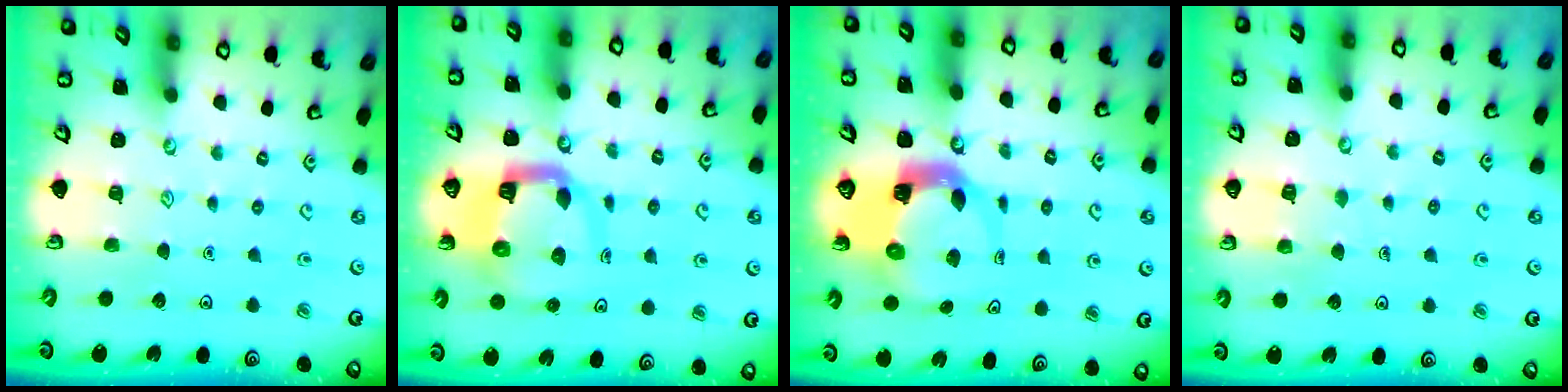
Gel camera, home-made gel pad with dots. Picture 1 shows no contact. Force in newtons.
{"total": 10.3, "press": 10.2, "slide": 1.2}
{"total": 4.6, "press": 4.6, "slide": 0.5}
{"total": 4.6, "press": 4.6, "slide": 0.3}